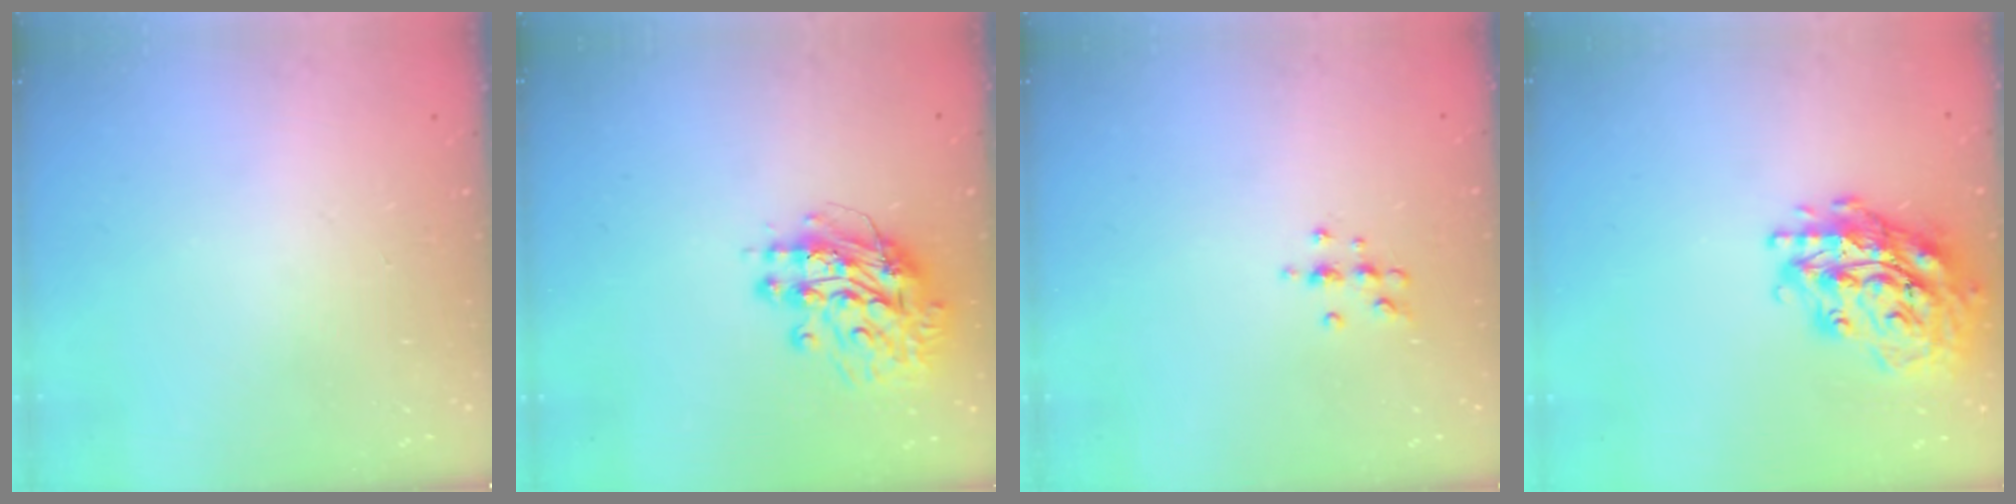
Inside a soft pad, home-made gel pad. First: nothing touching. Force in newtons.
{"total": 12.5, "press": 12.4, "slide": 1.2}
{"total": 5.7, "press": 5.7, "slide": 0.8}
{"total": 21.0, "press": 20.9, "slide": 2.7}